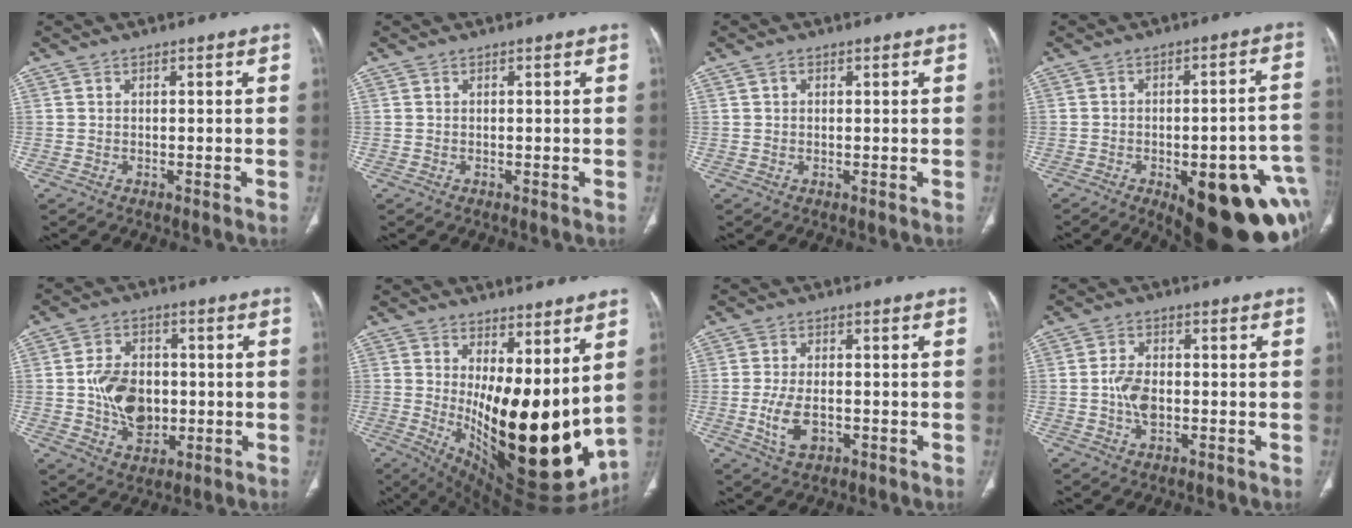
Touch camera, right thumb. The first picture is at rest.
{"total": 0.0}
{"total": 1.1, "force": [0.4, 0.8, 0.6], "torque": [-0.007, 0.002, 0.006]}
{"total": 24.2, "force": [-8.7, 8.9, 20.8], "torque": [-0.192, 0.026, -0.092]}
{"total": 12.0, "force": [-0.8, 8.7, 8.3], "torque": [-0.114, 0.008, -0.009]}
{"total": 23.5, "force": [1.8, 9.9, 21.2], "torque": [-0.297, -0.068, 0.057]}
{"total": 6.4, "force": [-1.6, 3.7, 5.0], "torque": [-0.099, 0.004, -0.023]}
{"total": 5.3, "force": [-0.9, 3.3, 4.1], "torque": [-0.077, 0.008, -0.018]}